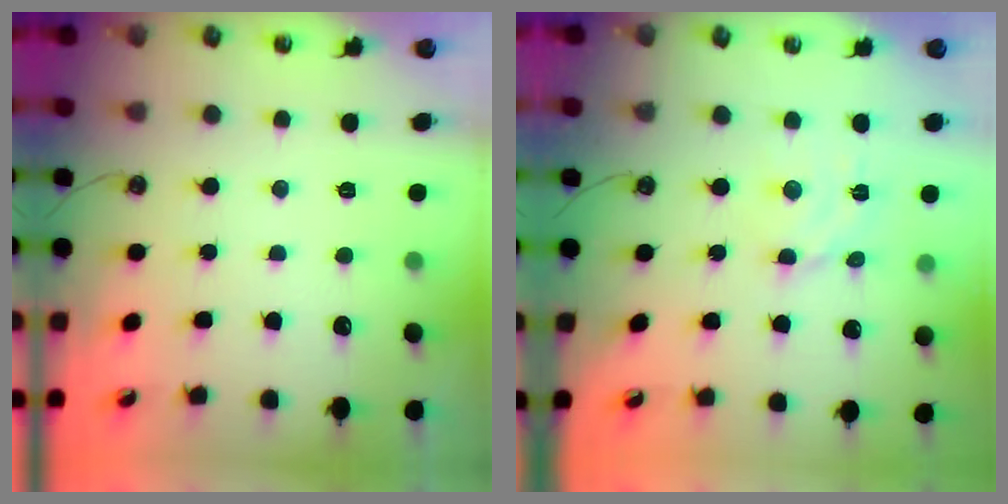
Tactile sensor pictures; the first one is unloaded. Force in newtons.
{"total": 6.1, "press": 6.1, "slide": 0.4}